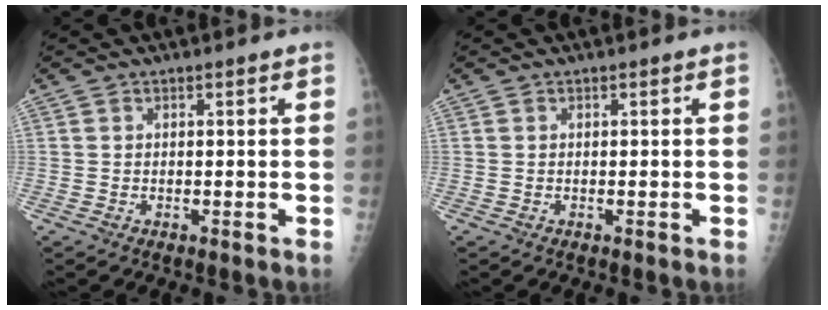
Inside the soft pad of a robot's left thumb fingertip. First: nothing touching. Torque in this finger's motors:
{"motor_torque": [0.00, 0.00, -0.01, -0.01, 0.00]}